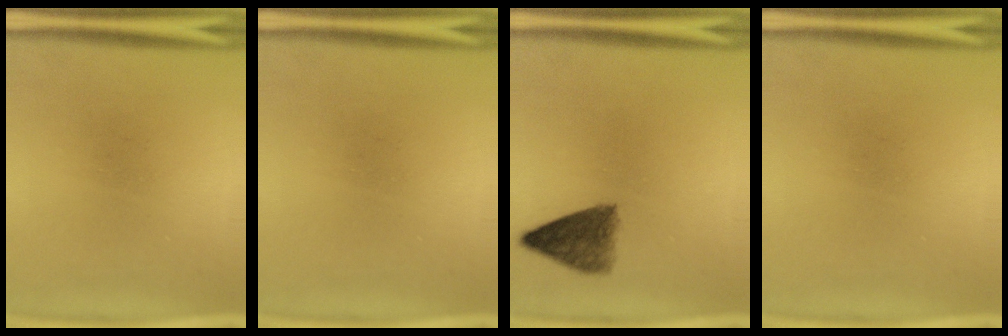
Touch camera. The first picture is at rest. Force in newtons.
{"total": 0.0}
{"total": 5.0}
{"total": 0.0}